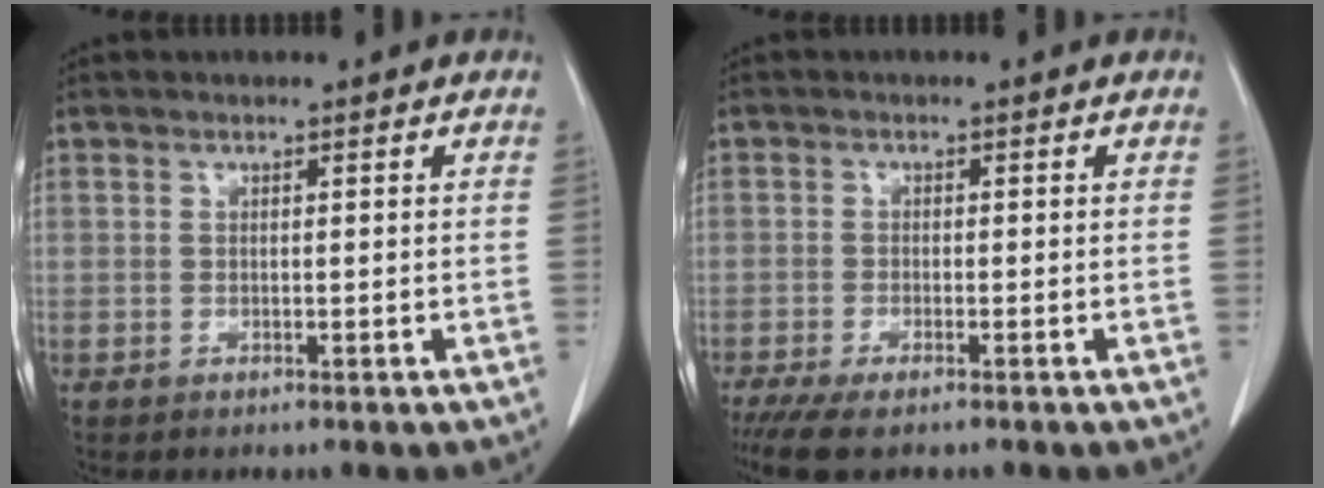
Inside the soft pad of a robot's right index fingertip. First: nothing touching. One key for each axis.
{"total": 5.4, "fx": -4.1, "fy": 1.1, "fz": 3.3, "tx": -0.054, "ty": -0.012, "tz": -0.065}